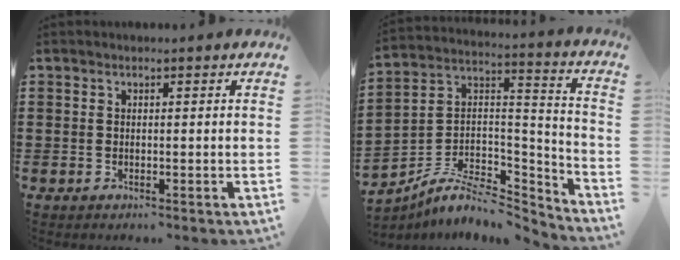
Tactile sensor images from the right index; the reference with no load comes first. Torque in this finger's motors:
{"motor_torque": [0.39, -0.56, 0.01, -0.01]}